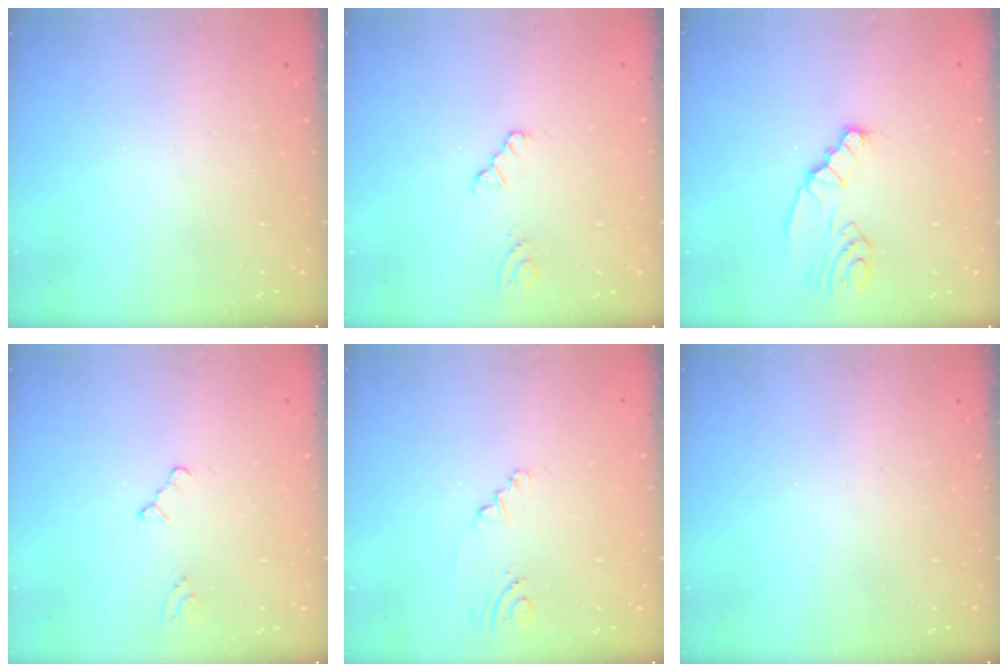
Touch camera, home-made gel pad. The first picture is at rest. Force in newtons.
{"total": 1.6, "press": 1.6, "slide": 0.3}
{"total": 2.3, "press": 2.2, "slide": 0.3}
{"total": 0.5, "press": 0.5, "slide": 0.2}
{"total": 2.0, "press": 1.7, "slide": 1.0}
{"total": 0.0}